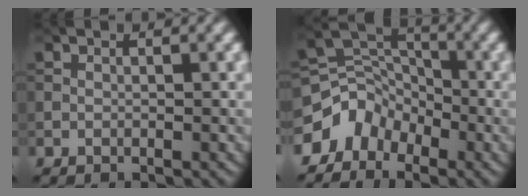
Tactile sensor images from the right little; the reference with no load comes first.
{"total": 4.7, "force": [-3.3, 3.1, 1.0], "torque": [-0.010, 0.008, -0.071]}